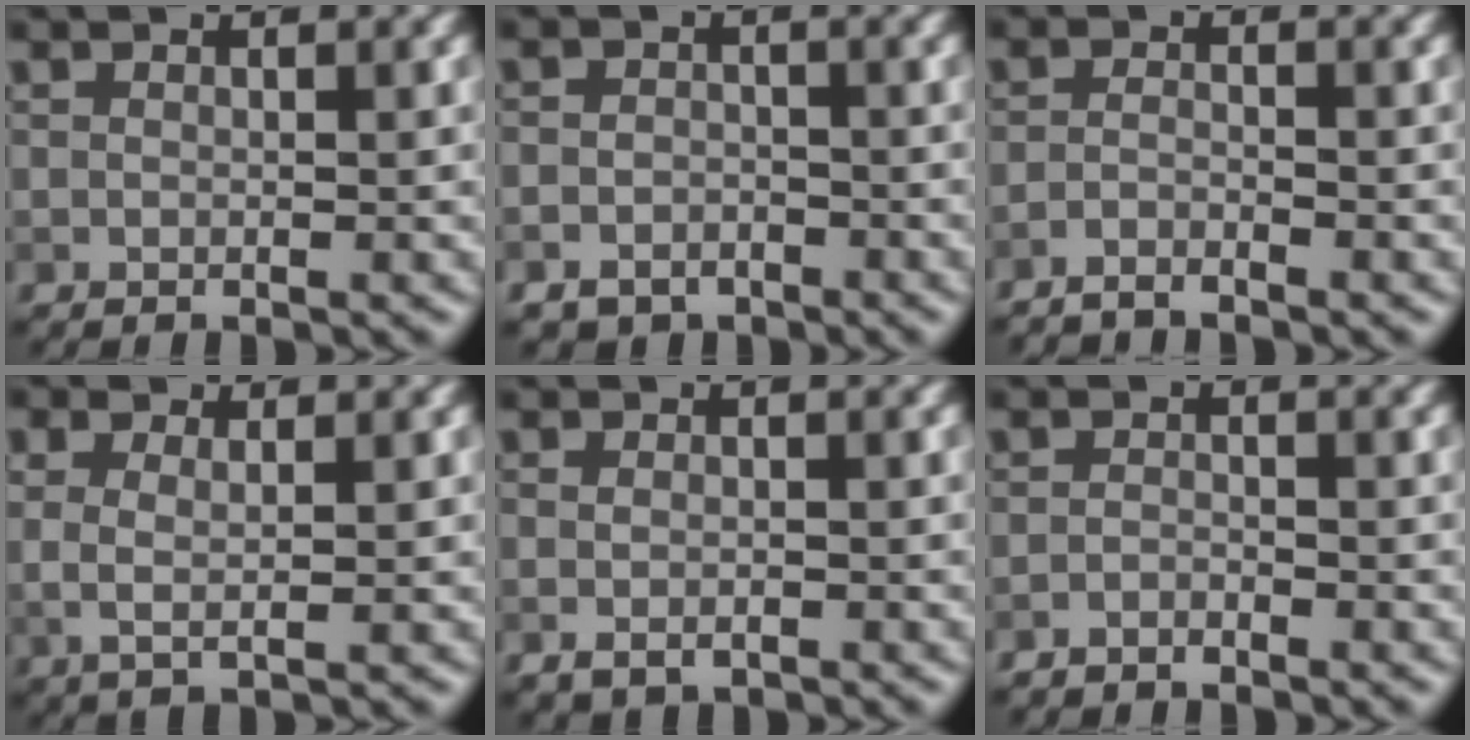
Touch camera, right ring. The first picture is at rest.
{"total": 2.5, "force": [-1.8, 1.6, 0.7], "torque": [-0.006, -0.001, -0.034]}
{"total": 1.8, "force": [-1.6, 0.3, 0.9], "torque": [-0.018, 0.000, -0.040]}
{"total": 1.9, "force": [0.5, 0.6, 1.8], "torque": [-0.034, 0.001, 0.009]}
{"total": 1.6, "force": [-0.5, 1.0, 1.2], "torque": [-0.023, -0.004, -0.009]}
{"total": 1.0, "force": [-0.9, 0.2, 0.3], "torque": [-0.006, 0.001, -0.019]}